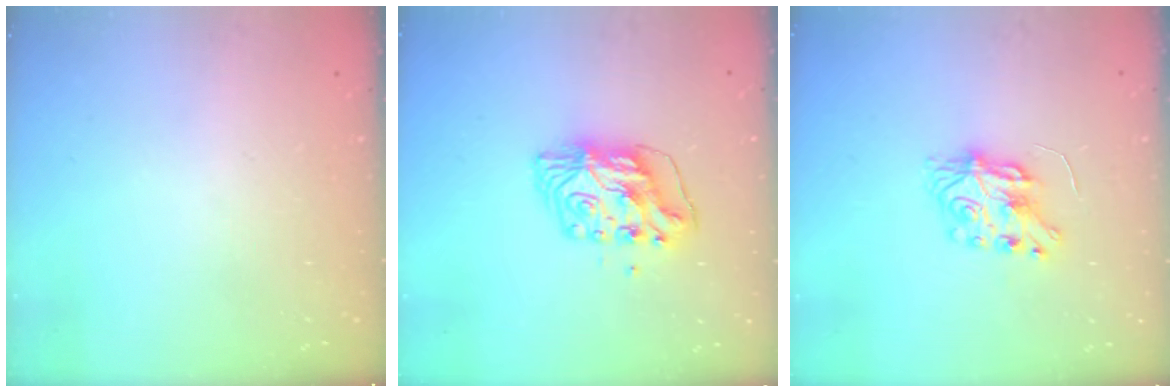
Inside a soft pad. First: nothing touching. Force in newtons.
{"total": 9.2, "press": 9.2, "slide": 1.0}
{"total": 7.2, "press": 7.2, "slide": 0.2}